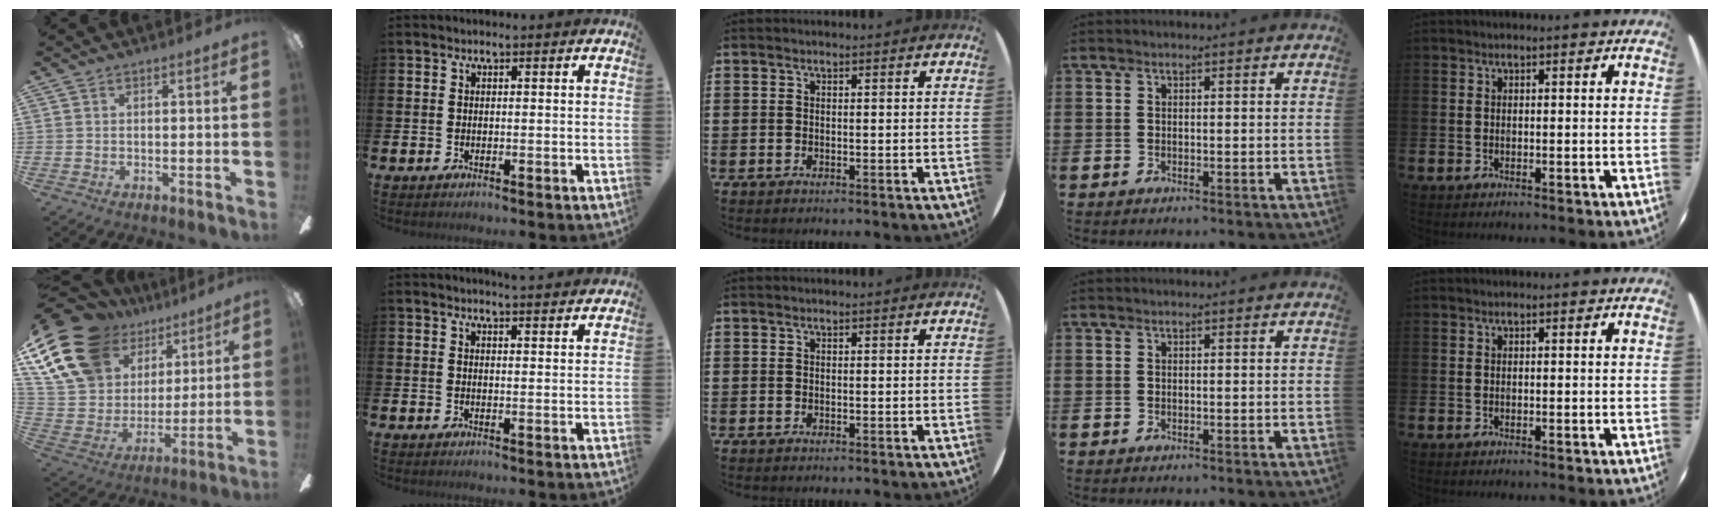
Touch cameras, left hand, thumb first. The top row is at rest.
{"thumb": {"total": 21.4, "force": [12.9, 13.5, 10.3], "torque": [-0.240, -0.060, 0.247]}, "index": {"total": 3.2, "force": [3.2, -0.4, 0.0], "torque": [0.007, -0.023, 0.055]}}